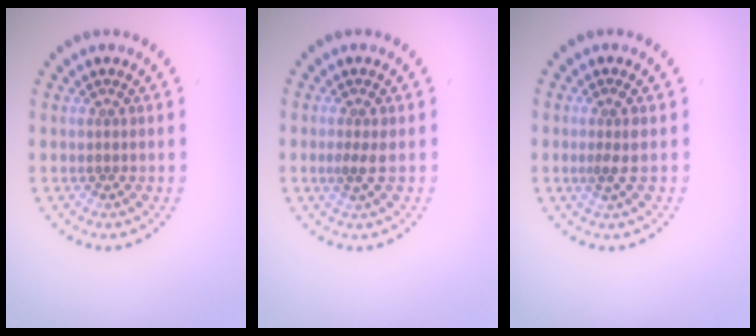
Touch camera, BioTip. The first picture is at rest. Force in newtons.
{"total": 1.3, "press": 1.2, "slide": 0.6}
{"total": 1.3, "press": 1.1, "slide": 0.7}